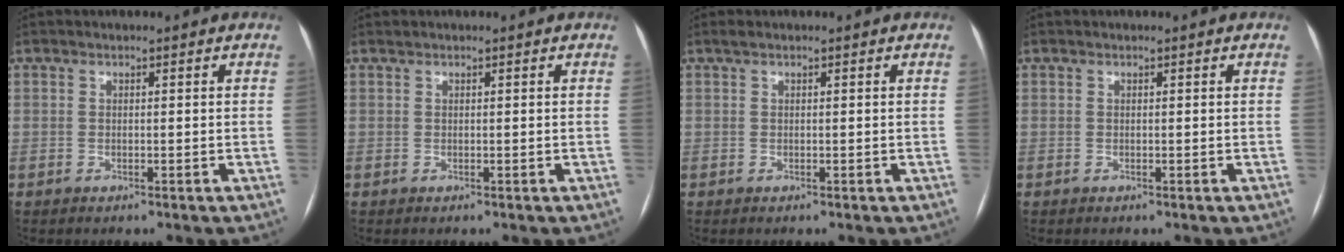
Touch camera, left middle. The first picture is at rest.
{"total": 0.0}
{"total": 0.5, "force": [0.4, 0.1, 0.3], "torque": [-0.010, 0.012, 0.010]}
{"total": 0.0}